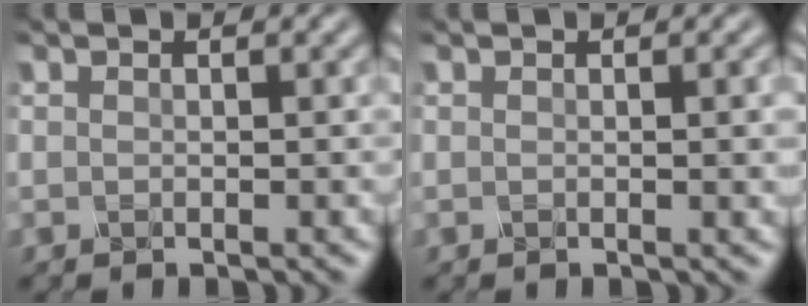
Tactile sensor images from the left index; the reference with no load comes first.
{"total": 1.8, "force": [0.1, 0.5, 1.7], "torque": [-0.016, 0.003, -0.002]}